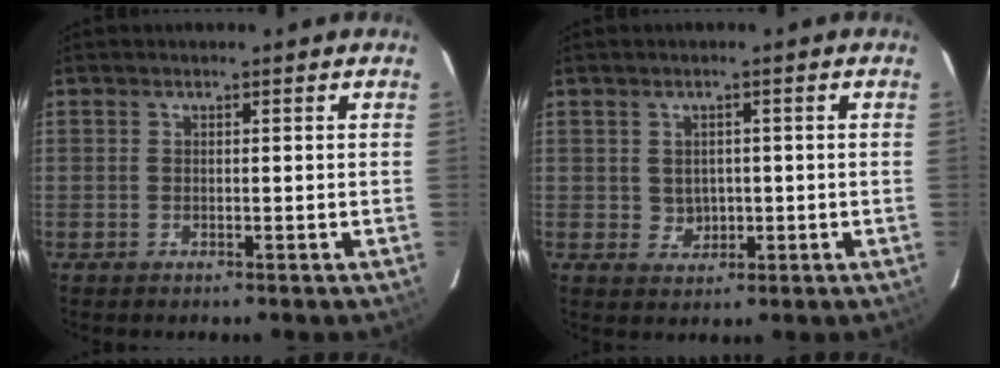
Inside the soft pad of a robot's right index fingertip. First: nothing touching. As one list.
[{"total": 3.1, "force": [0.1, 3.0, 0.9], "torque": [-0.016, 0.005, 0.011]}]